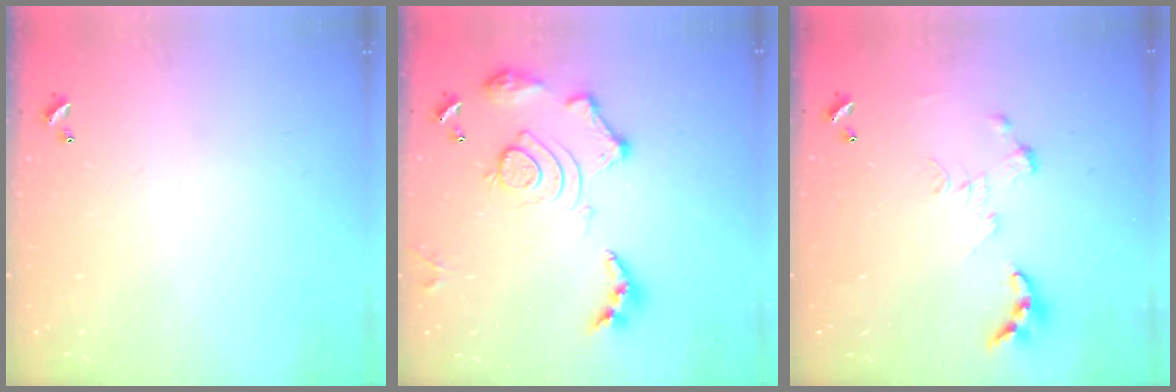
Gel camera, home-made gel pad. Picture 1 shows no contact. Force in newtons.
{"total": 16.1, "press": 16.0, "slide": 1.8}
{"total": 0.0}